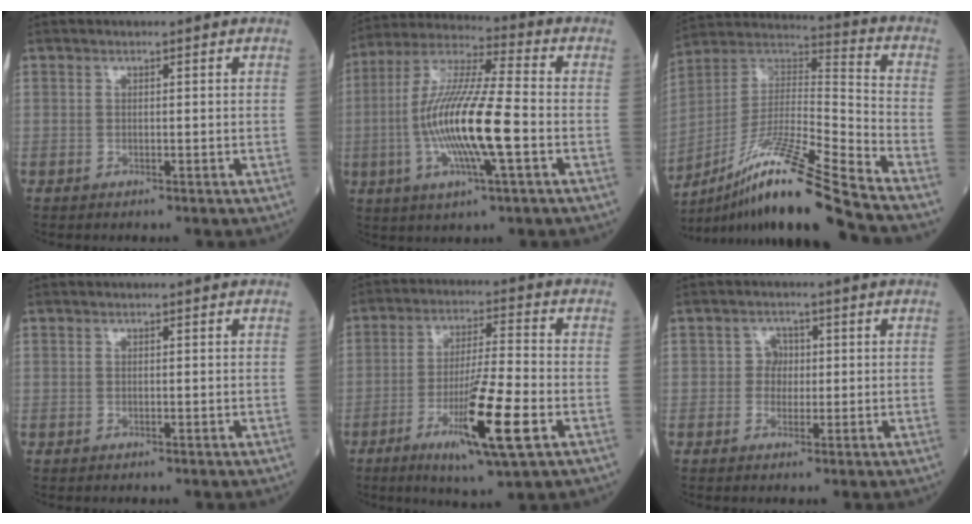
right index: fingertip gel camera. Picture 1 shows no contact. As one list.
[{"total": 16.2, "force": [-3.0, 1.5, 15.8], "torque": [-0.316, -0.006, -0.057]}, {"total": 19.9, "force": [-15.0, -1.2, 13.1], "torque": [-0.272, -0.010, -0.275]}, {"total": 0.0}, {"total": 13.1, "force": [-5.1, 0.3, 12.1], "torque": [-0.219, -0.025, -0.084]}, {"total": 2.1, "force": [0.1, 2.0, 0.8], "torque": [-0.008, 0.006, -0.001]}]